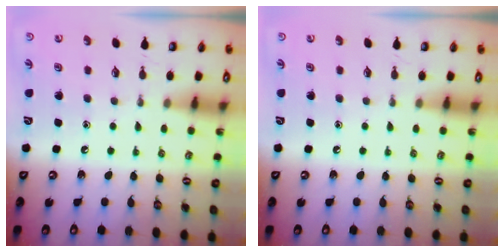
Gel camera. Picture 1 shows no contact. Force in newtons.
{"total": 0.0}